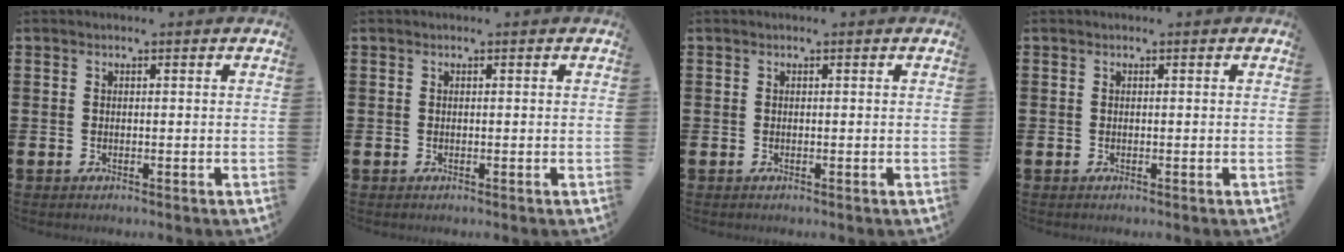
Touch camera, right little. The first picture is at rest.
{"total": 0.0}
{"total": 0.0}
{"total": 0.0}